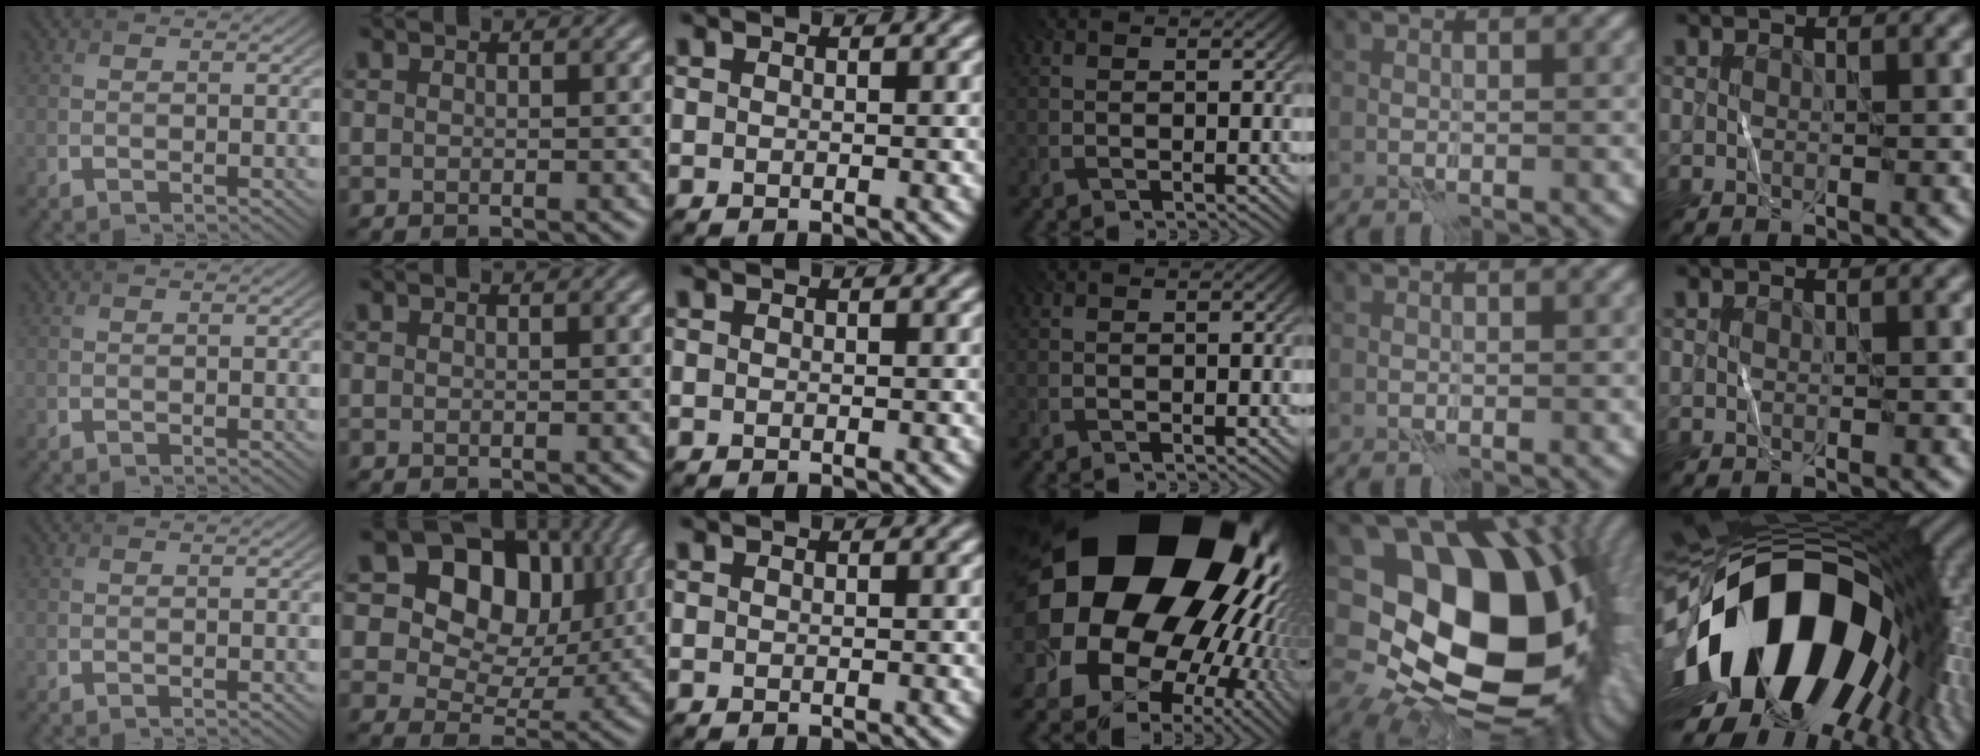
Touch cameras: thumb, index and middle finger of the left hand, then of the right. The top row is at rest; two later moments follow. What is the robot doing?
{"motion": "wipe", "object": "whiteboard"}